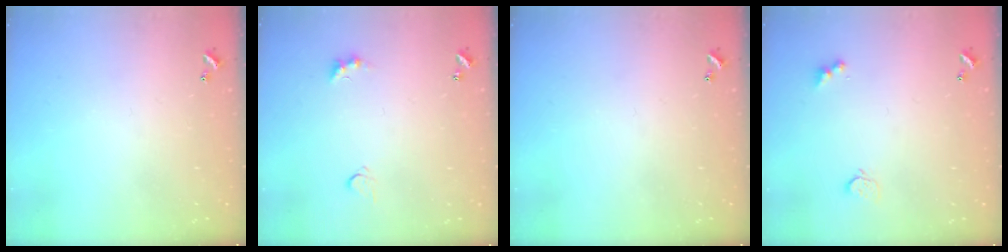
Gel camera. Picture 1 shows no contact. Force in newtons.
{"total": 4.5, "press": 4.4, "slide": 0.8}
{"total": 0.0}
{"total": 3.0, "press": 3.0, "slide": 0.5}